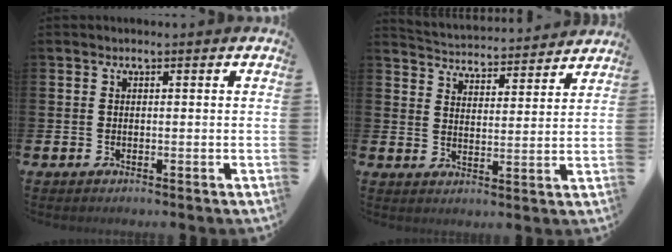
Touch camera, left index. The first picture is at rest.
{"total": 4.5, "force": [4.5, 0.6, -0.2], "torque": [-0.012, -0.042, 0.075]}